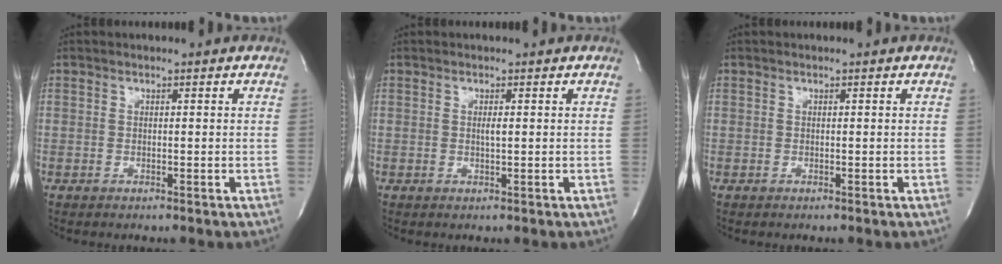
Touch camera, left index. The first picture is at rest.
{"total": 0.8, "force": [-0.2, 0.0, 0.7], "torque": [-0.017, -0.011, -0.004]}
{"total": 0.0}